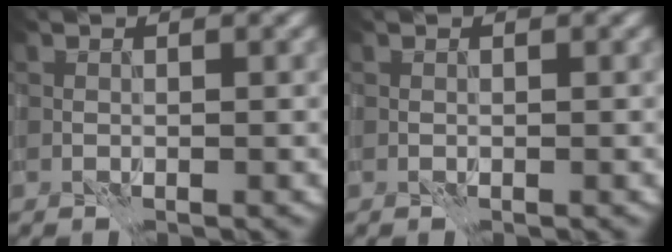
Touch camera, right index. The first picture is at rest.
{"total": 0.0}